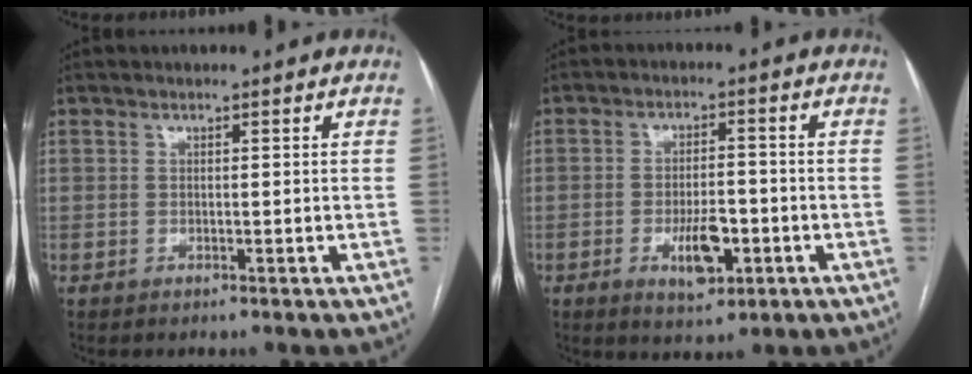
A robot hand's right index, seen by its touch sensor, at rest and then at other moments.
{"total": 6.6, "force": [-2.4, 2.7, 5.5], "torque": [-0.091, -0.002, -0.032]}